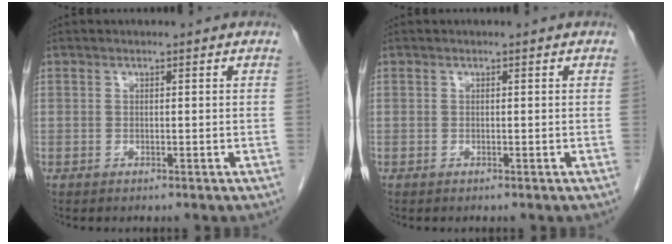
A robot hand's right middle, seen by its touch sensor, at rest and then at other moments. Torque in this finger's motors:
{"motor_torque": [0.24, -0.02, 0.03, 0.01]}